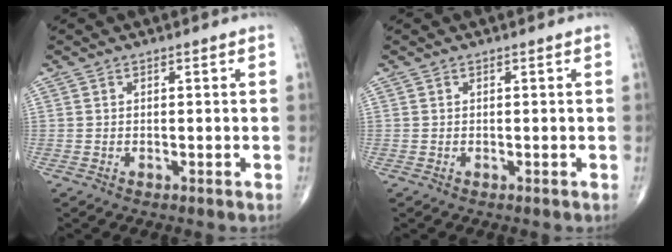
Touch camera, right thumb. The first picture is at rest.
{"total": 0.0}